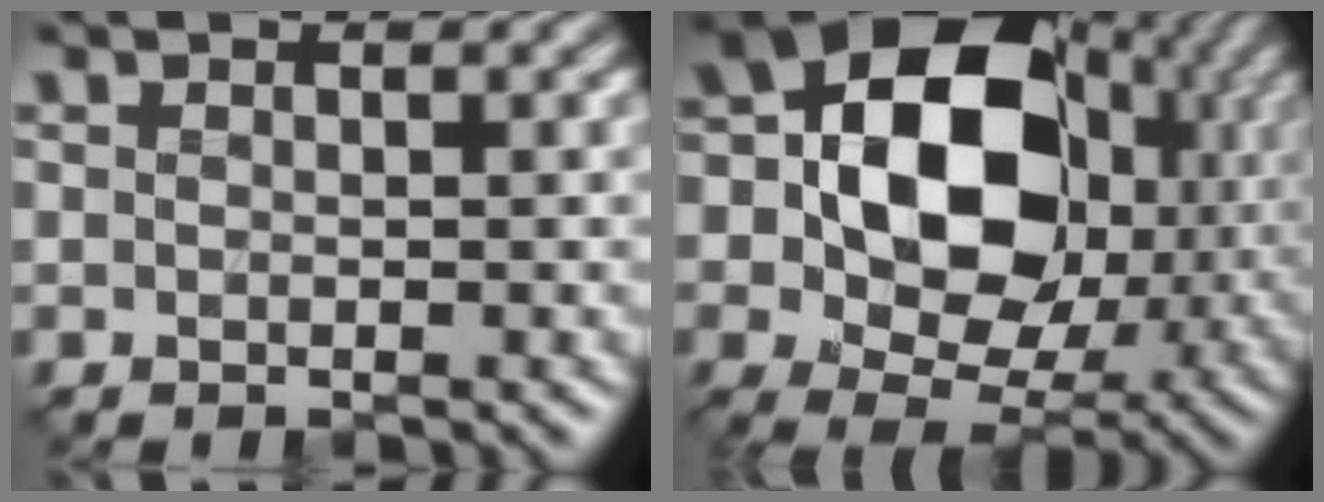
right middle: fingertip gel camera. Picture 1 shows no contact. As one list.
[{"total": 15.4, "force": [1.9, 11.4, 10.2], "torque": [-0.158, 0.008, 0.024]}]